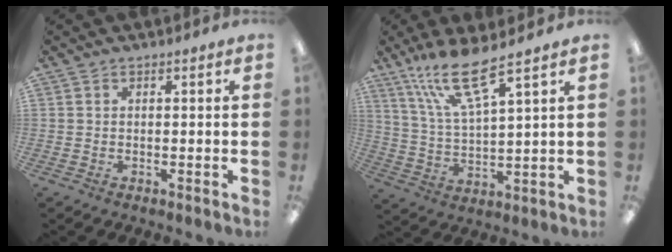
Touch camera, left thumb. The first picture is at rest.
{"total": 13.3, "force": [9.4, 2.9, 9.0], "torque": [-0.179, -0.037, 0.166]}